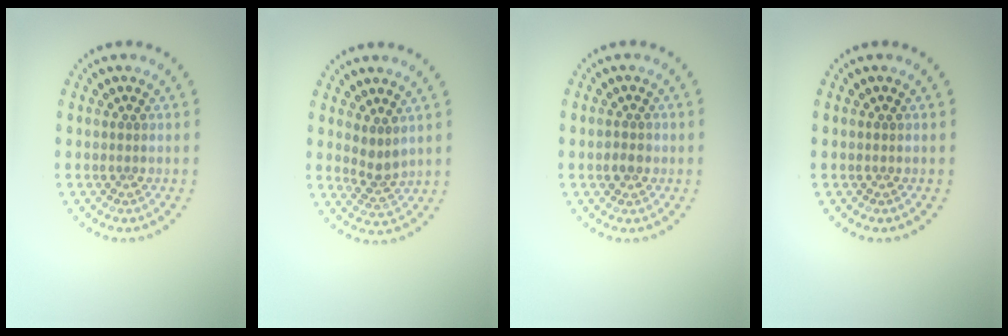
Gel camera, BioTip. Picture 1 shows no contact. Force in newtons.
{"total": 2.1, "press": 1.6, "slide": 1.4}
{"total": 1.5, "press": 1.4, "slide": 0.5}
{"total": 0.0}